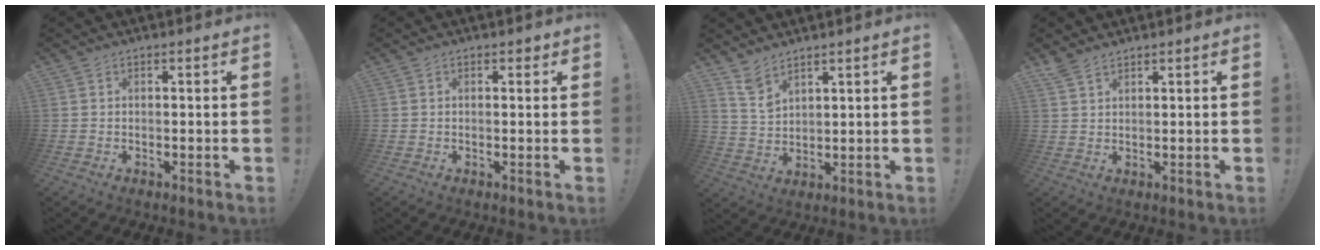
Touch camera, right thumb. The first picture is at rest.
{"total": 0.9, "force": [0.4, 0.7, 0.4], "torque": [0.007, -0.003, 0.005]}
{"total": 5.9, "force": [5.1, 2.2, 2.1], "torque": [-0.036, -0.032, 0.098]}
{"total": 3.7, "force": [3.1, 1.3, 1.5], "torque": [-0.029, -0.016, 0.060]}